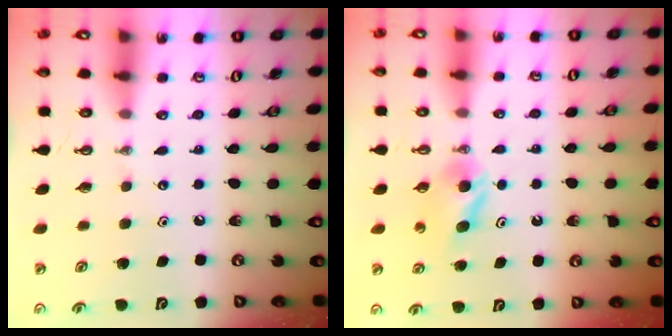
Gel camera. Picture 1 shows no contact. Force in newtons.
{"total": 4.6, "press": 4.5, "slide": 1.3}